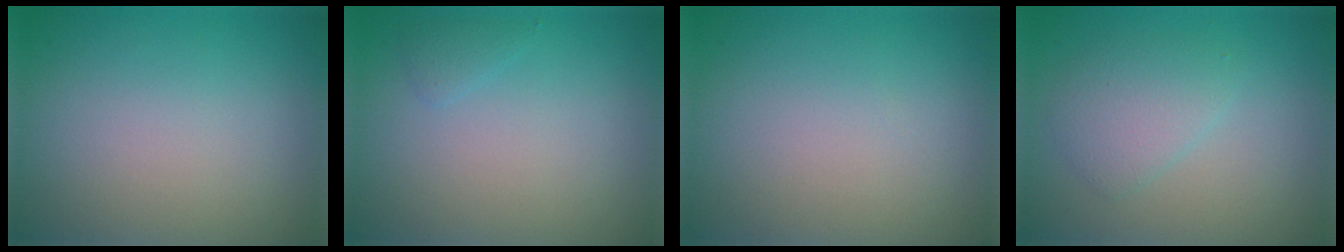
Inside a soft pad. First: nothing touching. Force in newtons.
{"total": 0.8, "press": 0.8, "slide": 0.0}
{"total": 0.0}
{"total": 2.6, "press": 2.6, "slide": 0.2}